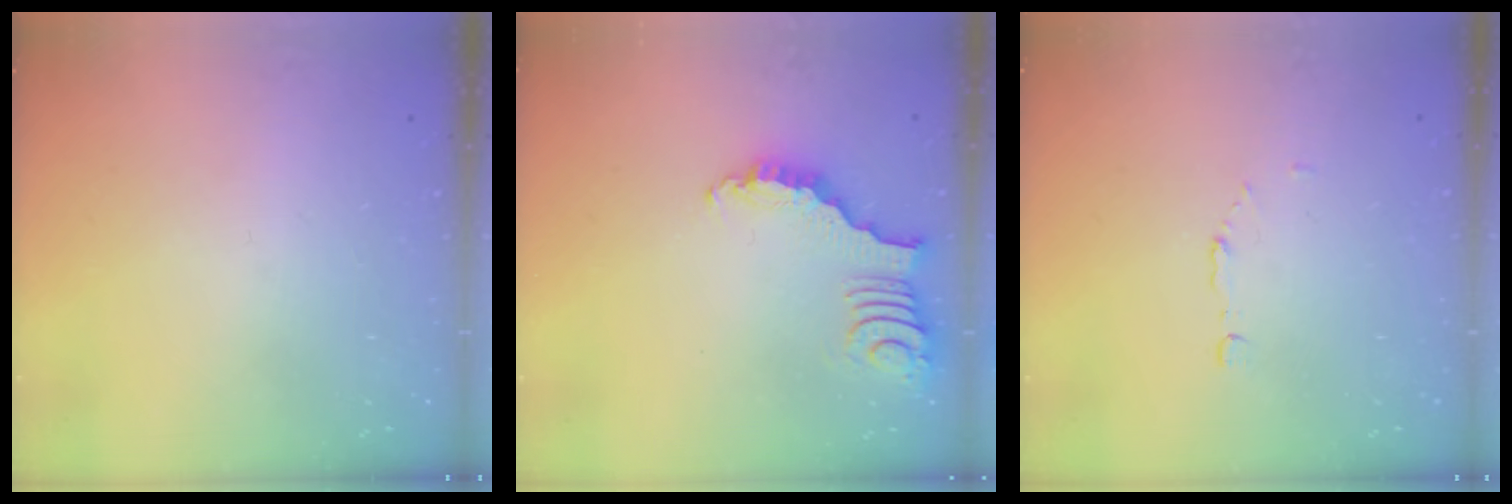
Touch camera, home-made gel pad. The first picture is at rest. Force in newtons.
{"total": 2.8, "press": 2.8, "slide": 0.4}
{"total": 3.3, "press": 3.2, "slide": 0.8}